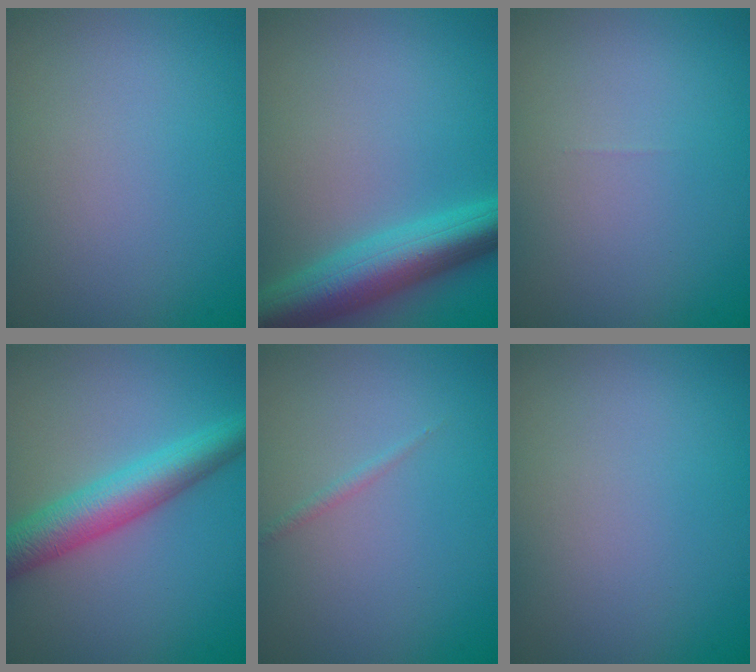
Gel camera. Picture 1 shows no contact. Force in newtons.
{"total": 7.2, "press": 7.2, "slide": 0.2}
{"total": 0.0}
{"total": 5.4, "press": 5.4, "slide": 0.2}
{"total": 0.6, "press": 0.6, "slide": 0.0}
{"total": 0.0}